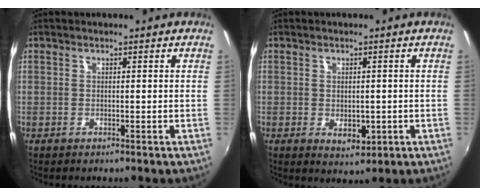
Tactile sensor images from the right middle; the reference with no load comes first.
{"total": 3.8, "force": [-0.8, 2.5, 2.7], "torque": [-0.043, -0.009, -0.008]}